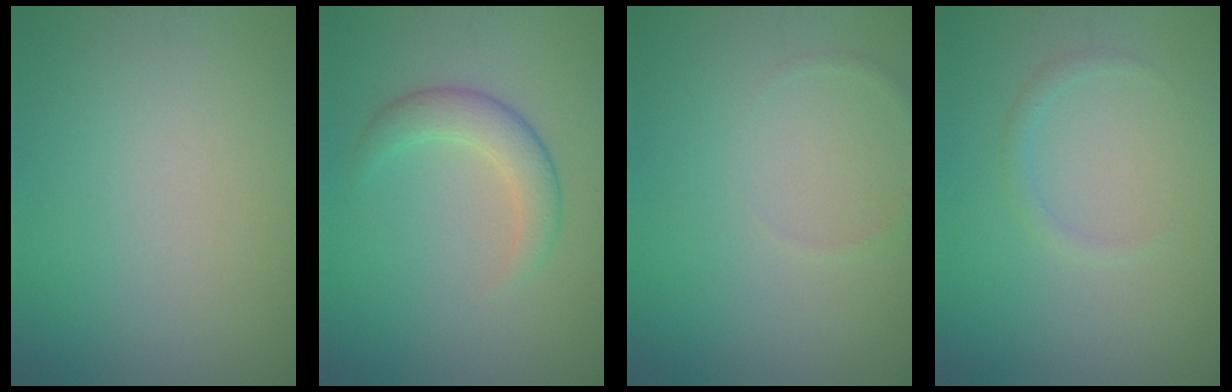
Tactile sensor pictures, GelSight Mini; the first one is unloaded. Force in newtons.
{"total": 3.0, "press": 3.0, "slide": 0.1}
{"total": 0.7, "press": 0.7, "slide": 0.0}
{"total": 1.0, "press": 1.0, "slide": 0.0}